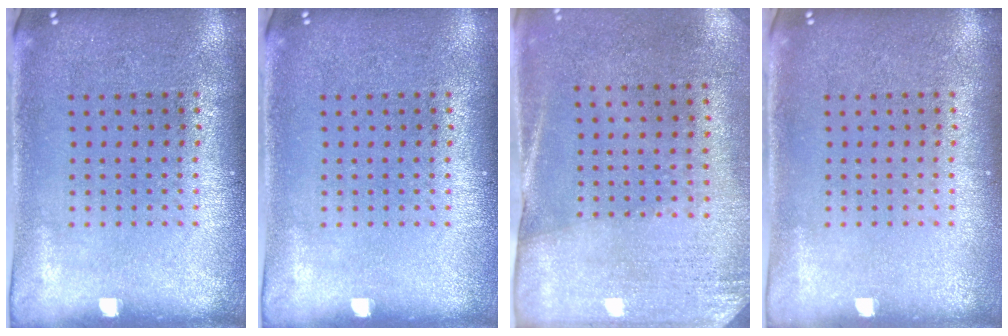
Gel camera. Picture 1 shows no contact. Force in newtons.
{"total": 0.0}
{"total": 2.7, "press": 2.3, "slide": 1.4}
{"total": 0.0}